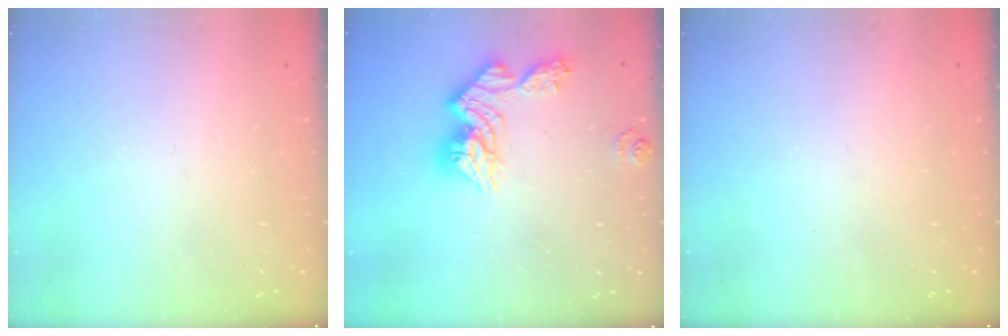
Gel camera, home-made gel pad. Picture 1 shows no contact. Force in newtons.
{"total": 13.4, "press": 13.3, "slide": 1.2}
{"total": 0.0}